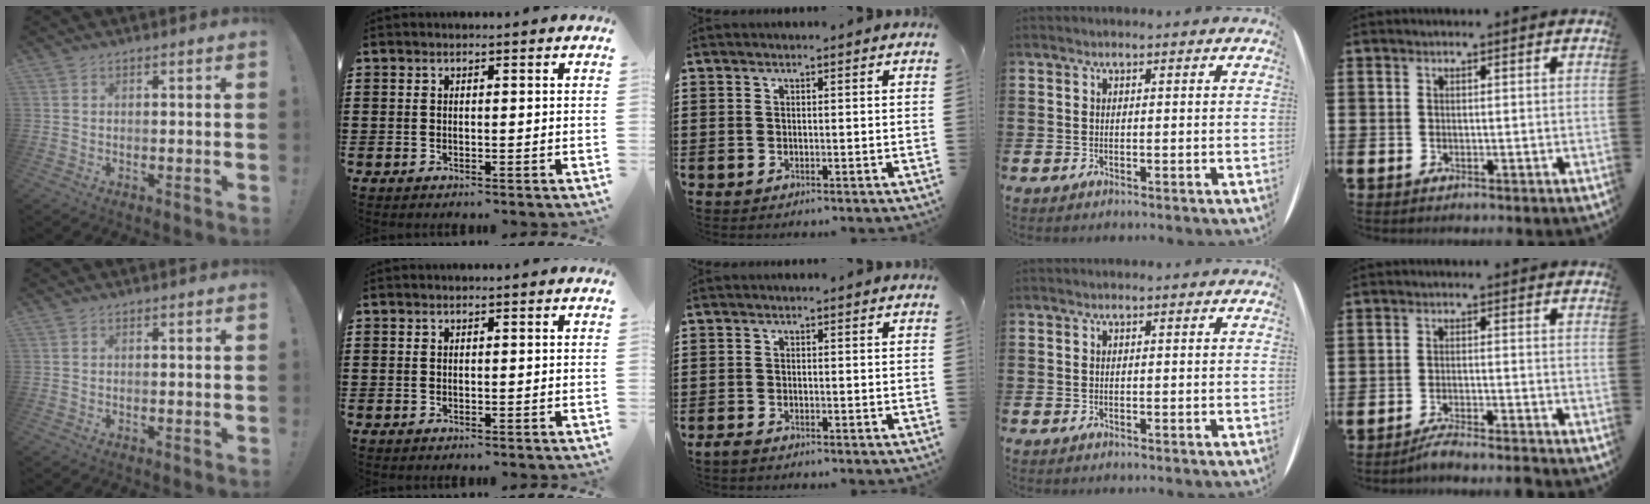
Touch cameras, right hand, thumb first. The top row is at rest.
{"middle": {"total": 1.0, "force": [-0.8, 0.3, 0.4], "torque": [-0.019, -0.006, -0.019]}, "little": {"total": 2.5, "force": [-2.4, -0.2, 0.9], "torque": [-0.015, 0.005, -0.047]}}